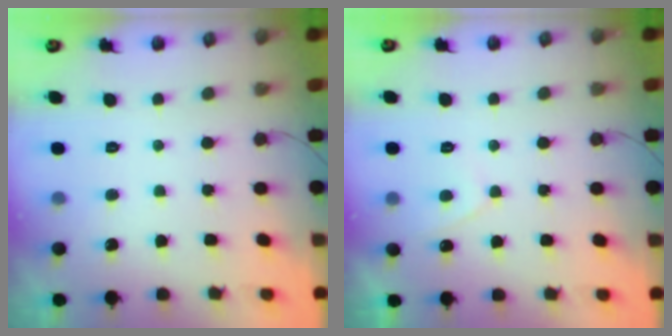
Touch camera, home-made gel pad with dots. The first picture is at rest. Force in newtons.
{"total": 2.9, "press": 2.8, "slide": 0.5}